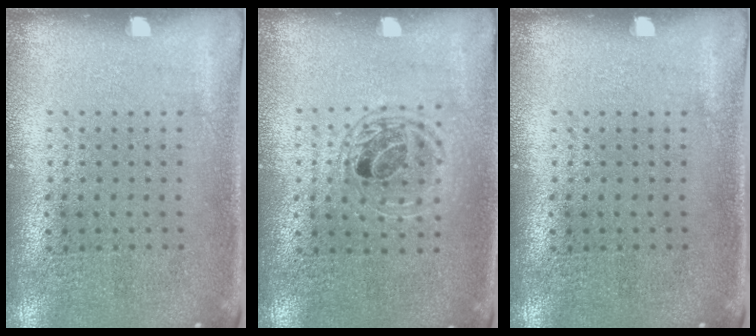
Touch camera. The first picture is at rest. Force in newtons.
{"total": 1.4, "press": 1.2, "slide": 0.6}
{"total": 0.0}